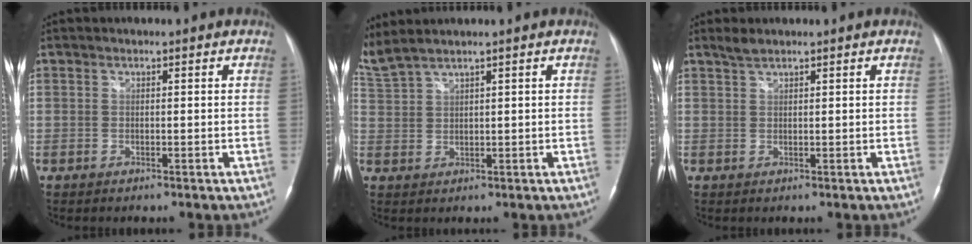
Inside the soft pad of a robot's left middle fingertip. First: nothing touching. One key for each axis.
{"total": 4.9, "fx": 4.2, "fy": -0.7, "fz": 2.5, "tx": -0.078, "ty": 0.021, "tz": 0.100}
{"total": 1.5, "fx": 1.4, "fy": 0.1, "fz": 0.7, "tx": -0.019, "ty": 0.006, "tz": 0.033}